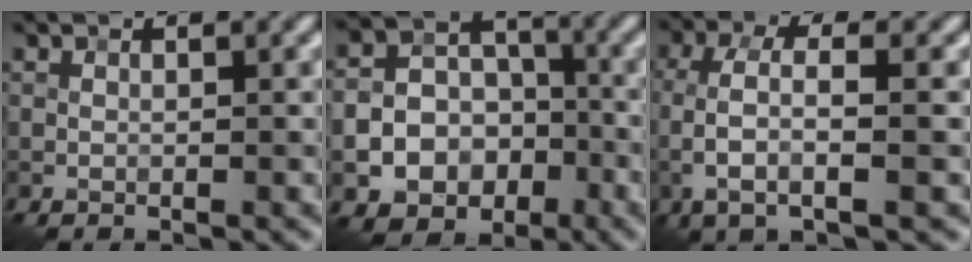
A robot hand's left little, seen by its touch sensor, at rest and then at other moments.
{"total": 10.1, "force": [-4.2, 8.2, 4.2], "torque": [-0.061, -0.024, -0.087]}
{"total": 4.5, "force": [-0.5, 1.5, 4.2], "torque": [-0.091, 0.005, -0.010]}